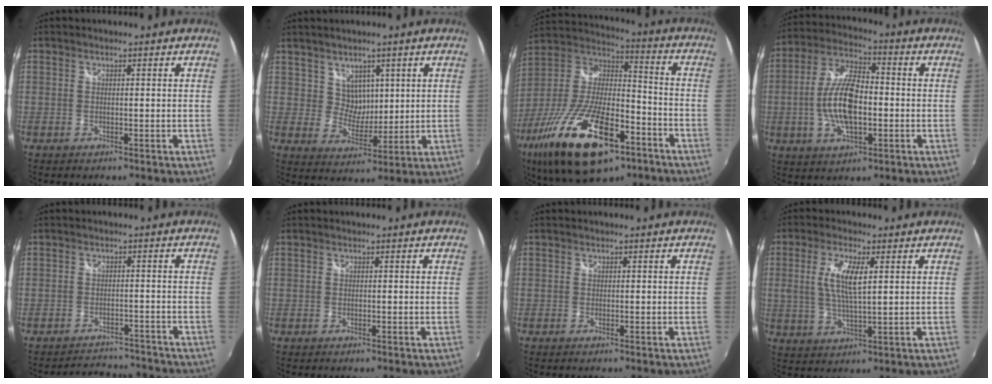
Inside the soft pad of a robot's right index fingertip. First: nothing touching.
{"total": 5.1, "force": [2.6, 4.2, 1.3], "torque": [-0.015, 0.000, 0.053]}
{"total": 27.8, "force": [-14.1, 11.4, 21.0], "torque": [-0.414, -0.041, -0.239]}
{"total": 13.0, "force": [-1.9, 5.7, 11.5], "torque": [-0.234, 0.006, -0.035]}
{"total": 8.5, "force": [-7.8, 3.2, 1.2], "torque": [-0.028, 0.025, -0.100]}
{"total": 0.0}
{"total": 0.0}
{"total": 7.3, "force": [1.6, 1.7, 6.9], "torque": [-0.138, 0.000, 0.033]}